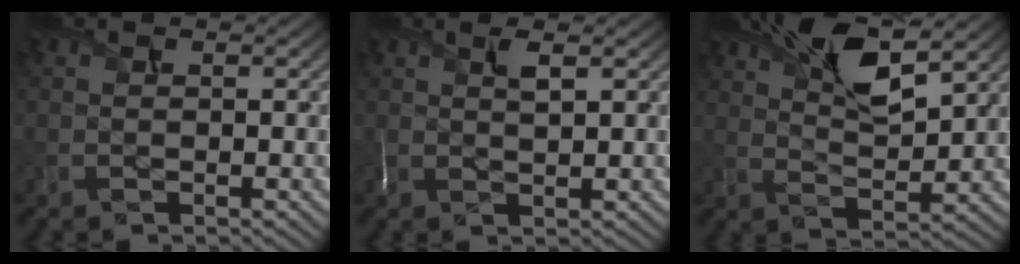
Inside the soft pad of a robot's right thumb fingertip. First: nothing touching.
{"total": 2.6, "force": [1.2, 0.5, 2.2], "torque": [-0.052, 0.004, 0.023]}
{"total": 10.6, "force": [6.3, 3.3, 7.9], "torque": [-0.157, 0.011, 0.118]}